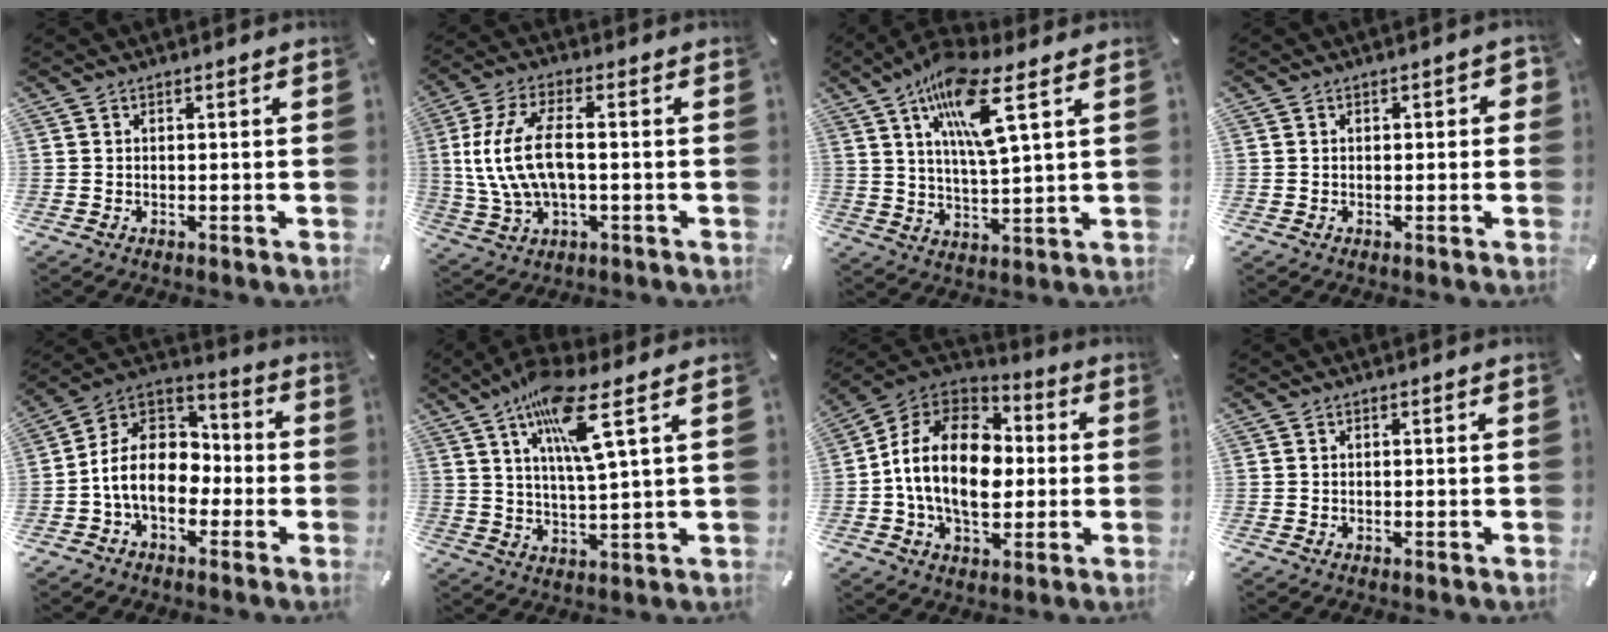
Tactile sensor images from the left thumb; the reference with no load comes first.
{"total": 13.0, "force": [0.1, 6.3, 11.4], "torque": [-0.240, -0.003, 0.001]}
{"total": 13.3, "force": [6.8, 2.8, 11.2], "torque": [-0.203, -0.014, 0.112]}
{"total": 1.7, "force": [-0.2, 1.1, 1.3], "torque": [-0.015, 0.004, -0.007]}
{"total": 12.7, "force": [-3.5, 9.5, 7.6], "torque": [-0.167, 0.013, -0.068]}
{"total": 12.3, "force": [6.3, 1.3, 10.5], "torque": [-0.198, -0.012, 0.103]}
{"total": 19.0, "force": [-1.7, 13.6, 13.1], "torque": [-0.264, 0.019, -0.038]}
{"total": 0.0}